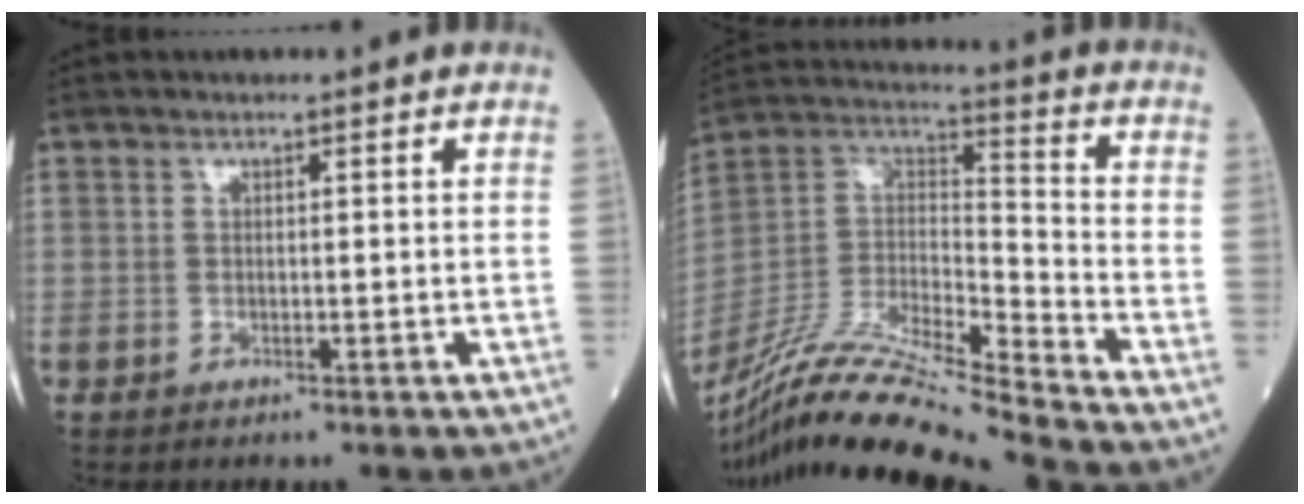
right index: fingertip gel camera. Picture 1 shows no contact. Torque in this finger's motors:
{"motor_torque": [0.49, -1.09, 0.46, 0.12]}